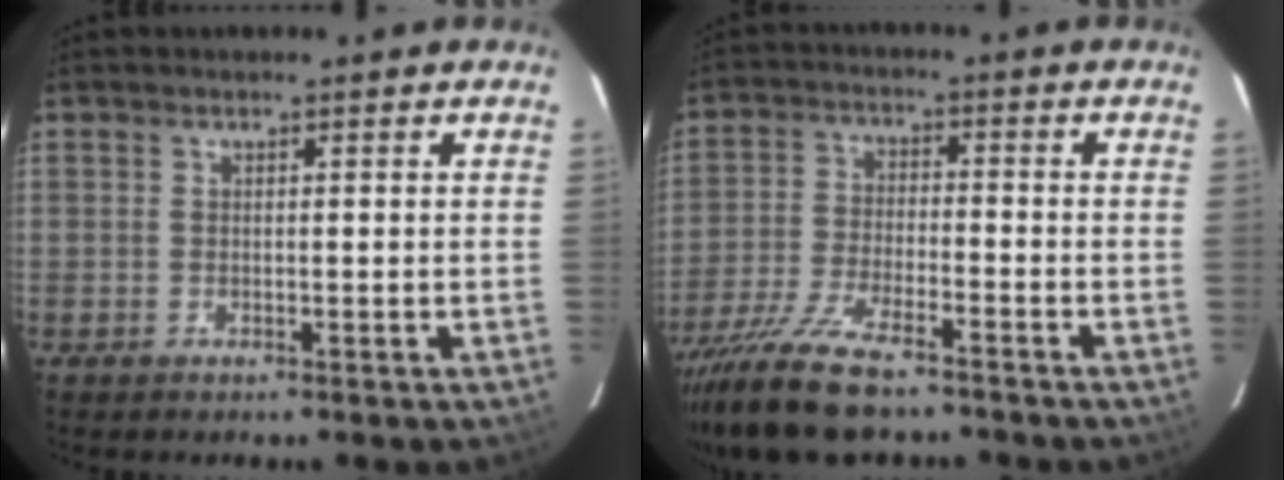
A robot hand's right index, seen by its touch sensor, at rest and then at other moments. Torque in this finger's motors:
{"motor_torque": [1.18, -0.96, 0.46, 0.16]}